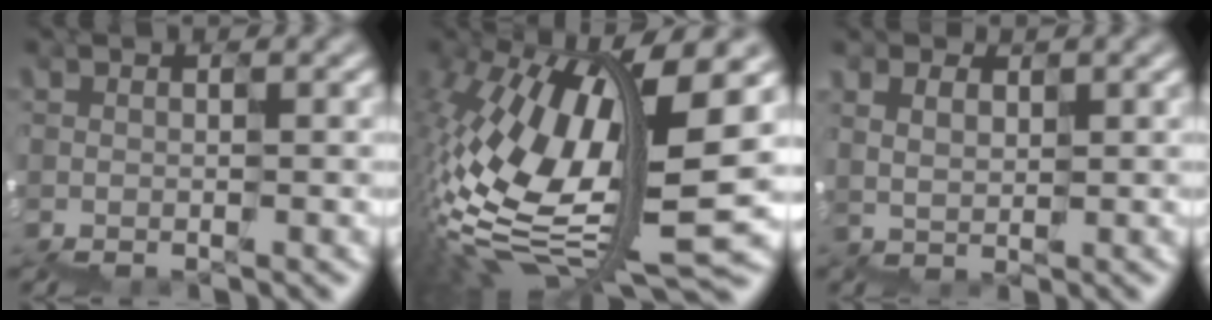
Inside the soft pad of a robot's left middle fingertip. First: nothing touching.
{"total": 12.8, "force": [0.1, 4.8, 11.9], "torque": [-0.263, 0.013, 0.003]}
{"total": 1.5, "force": [1.0, 0.0, -1.0], "torque": [0.005, 0.013, 0.026]}